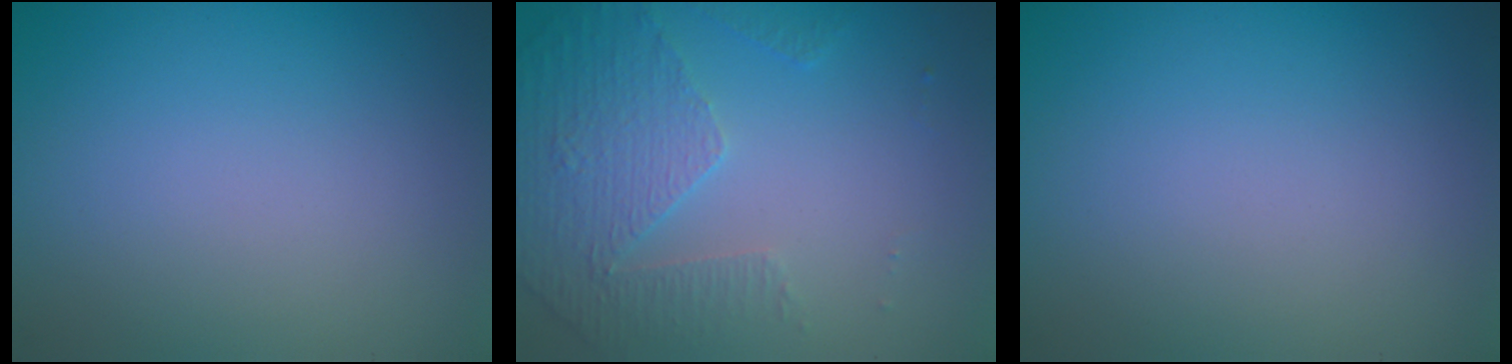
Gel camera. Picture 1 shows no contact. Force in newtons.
{"total": 4.9, "press": 3.4, "slide": 3.4}
{"total": 0.0}